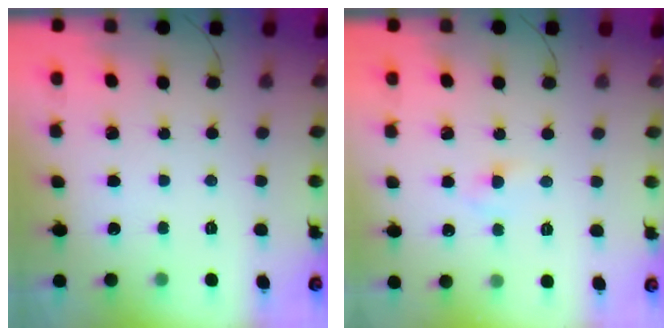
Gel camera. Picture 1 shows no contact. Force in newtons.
{"total": 3.9, "press": 3.8, "slide": 1.2}